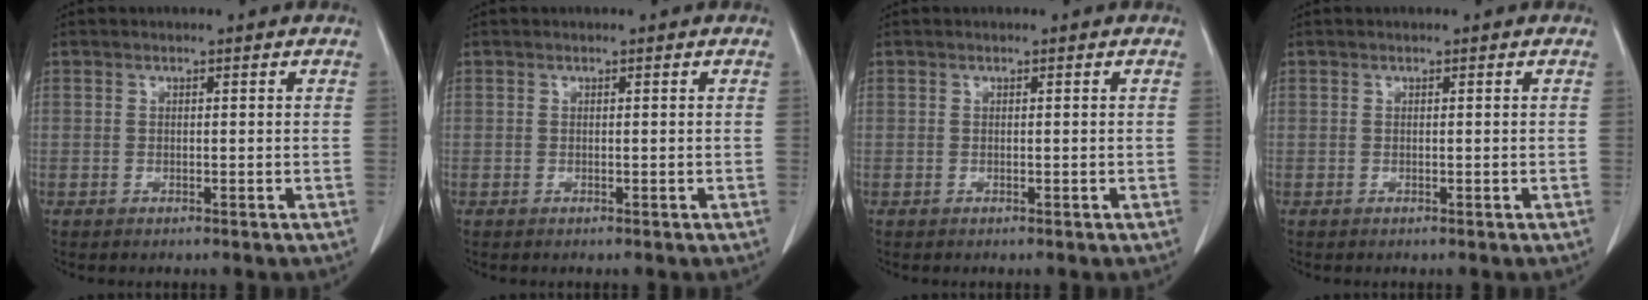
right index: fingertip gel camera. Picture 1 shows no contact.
{"total": 0.0}
{"total": 0.0}
{"total": 0.0}